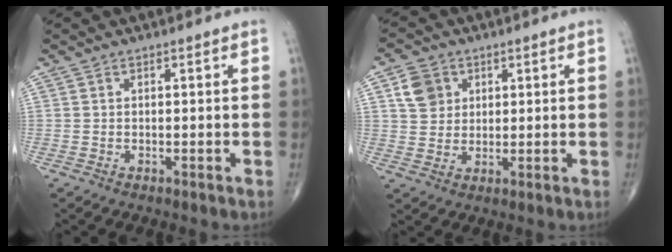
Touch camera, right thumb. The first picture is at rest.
{"total": 6.2, "force": [2.3, 5.2, 2.4], "torque": [-0.023, -0.003, 0.042]}